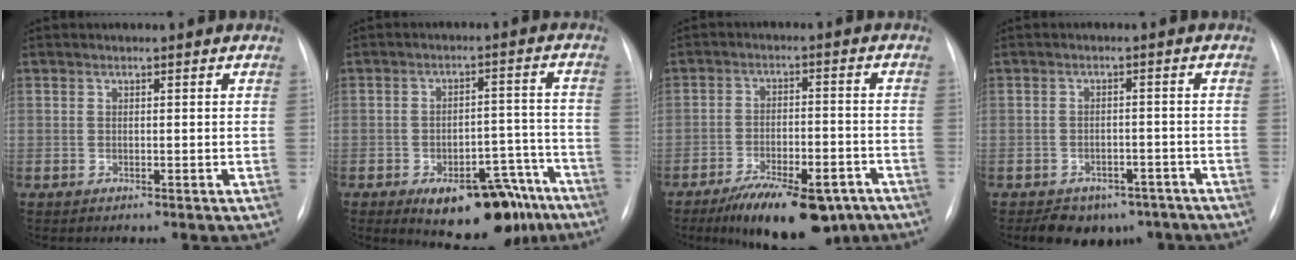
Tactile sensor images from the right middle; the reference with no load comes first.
{"total": 16.4, "force": [-10.8, 6.6, 10.4], "torque": [-0.094, 0.040, -0.149]}
{"total": 14.8, "force": [-10.5, 5.3, 8.9], "torque": [-0.122, 0.002, -0.162]}
{"total": 7.7, "force": [-5.8, 4.7, 2.0], "torque": [-0.015, 0.015, -0.075]}